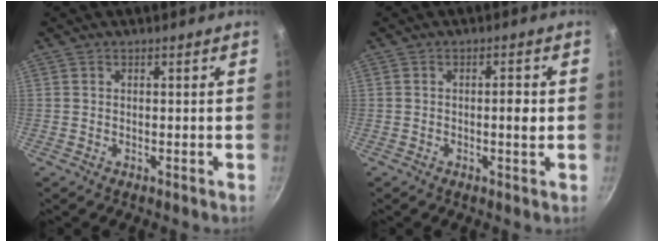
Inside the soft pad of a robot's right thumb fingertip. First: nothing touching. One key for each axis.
{"total": 2.8, "fx": -0.2, "fy": 0.9, "fz": 2.7, "tx": -0.036, "ty": 0.005, "tz": -0.003}